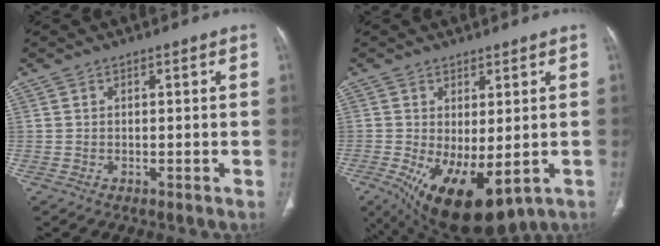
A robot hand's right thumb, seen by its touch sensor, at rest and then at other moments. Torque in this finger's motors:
{"motor_torque": [-0.33, 0.80, 0.07, 0.04, 0.16]}